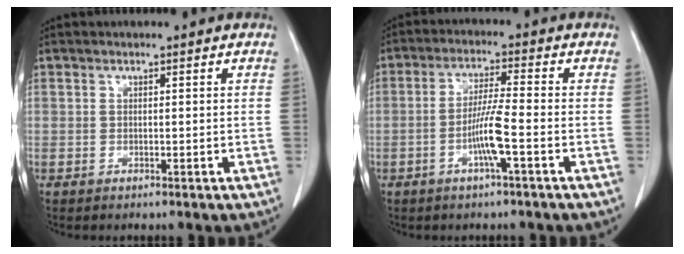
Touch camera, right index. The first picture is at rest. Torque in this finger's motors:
{"motor_torque": [1.06, -0.42, 0.55, 0.10]}